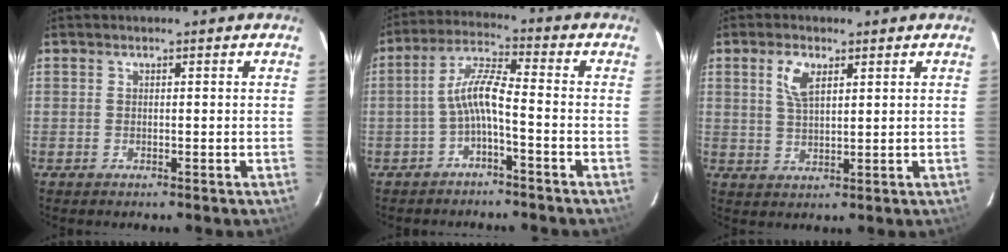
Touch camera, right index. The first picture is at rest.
{"total": 6.0, "force": [-2.5, 0.7, 5.4], "torque": [-0.127, 0.018, -0.046]}
{"total": 4.8, "force": [2.2, 2.2, 3.6], "torque": [-0.071, 0.006, 0.045]}